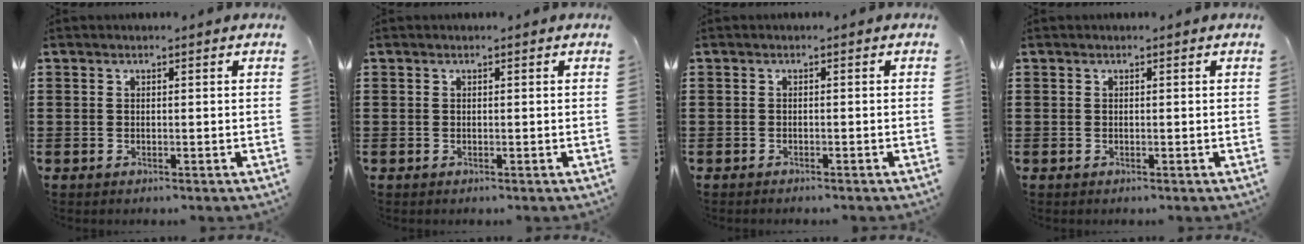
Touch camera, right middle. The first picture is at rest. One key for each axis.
{"total": 0.0}
{"total": 0.7, "fx": -0.7, "fy": 0.1, "fz": 0.0, "tx": -0.002, "ty": 0.001, "tz": -0.016}
{"total": 0.0}